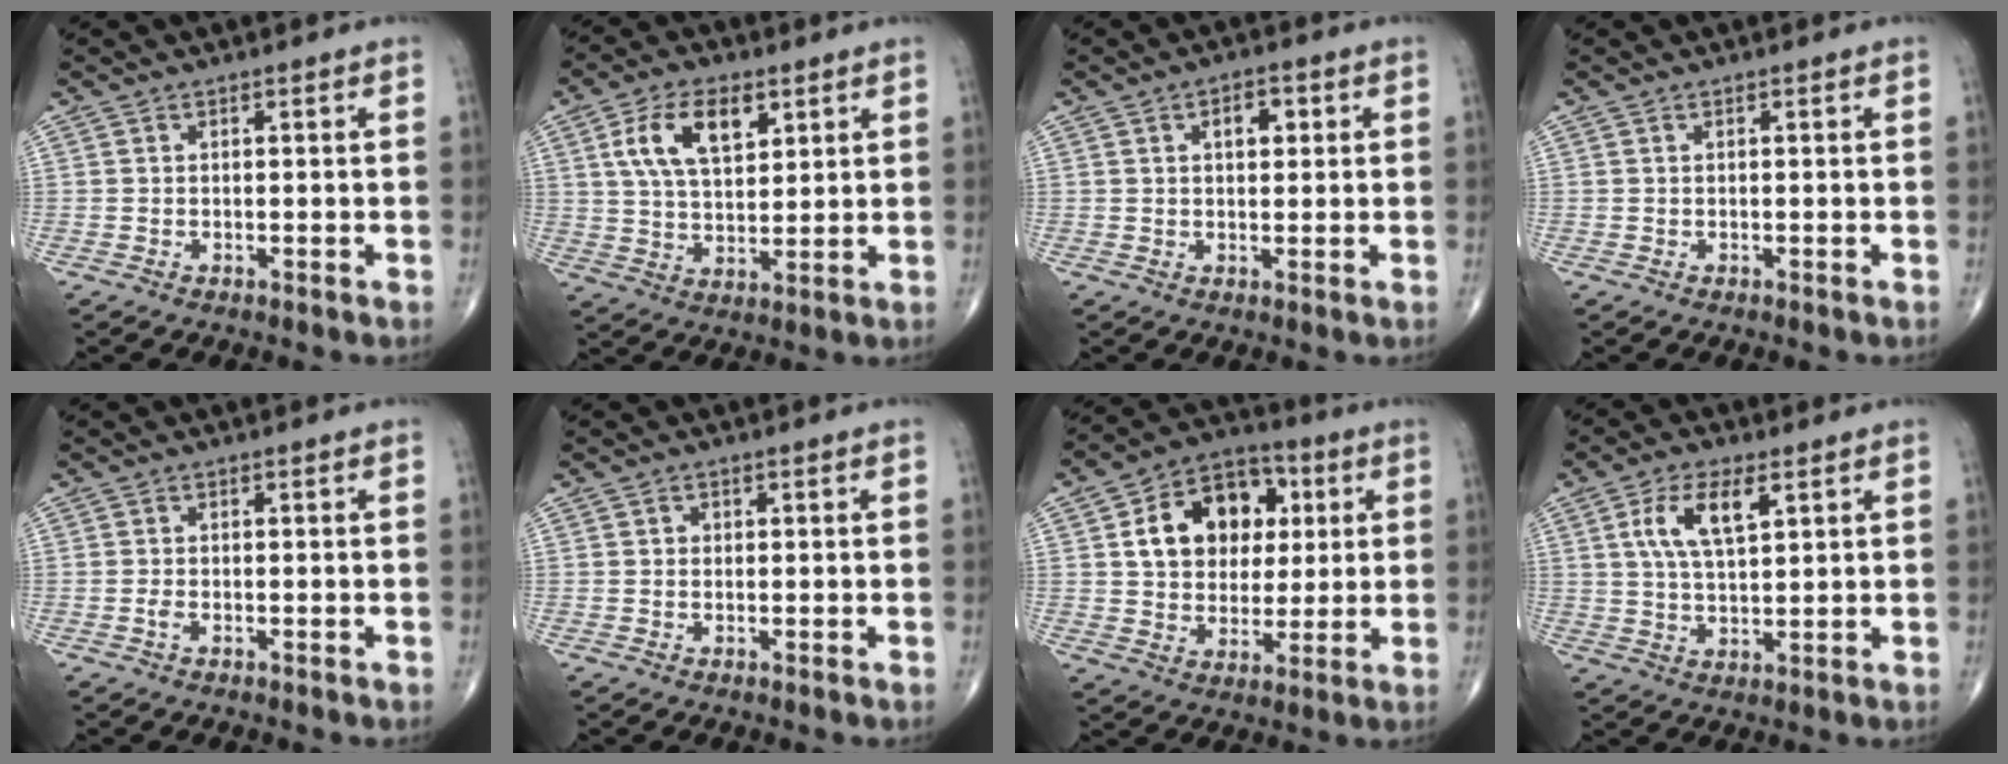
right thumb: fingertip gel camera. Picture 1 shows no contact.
{"total": 11.2, "force": [4.5, 6.0, 8.3], "torque": [-0.136, -0.011, 0.085]}
{"total": 4.3, "force": [1.4, 2.4, 3.2], "torque": [-0.036, 0.001, 0.018]}
{"total": 0.0}
{"total": 0.9, "force": [-0.4, 0.4, 0.7], "torque": [-0.019, -0.002, -0.009]}
{"total": 1.0, "force": [0.1, 0.9, 0.3], "torque": [0.001, 0.002, 0.000]}
{"total": 16.1, "force": [3.9, 11.9, 10.1], "torque": [-0.119, 0.007, 0.061]}
{"total": 8.6, "force": [3.3, 3.6, 7.0], "torque": [-0.129, -0.007, 0.064]}